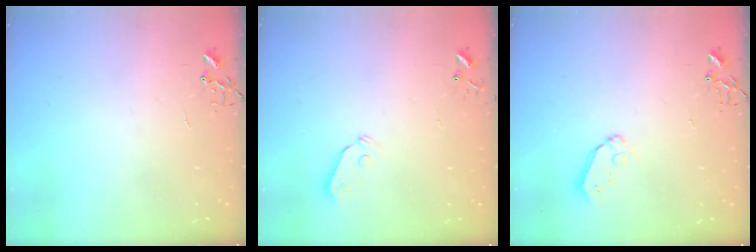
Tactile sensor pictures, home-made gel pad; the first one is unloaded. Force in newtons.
{"total": 5.5, "press": 5.4, "slide": 0.6}
{"total": 6.1, "press": 6.0, "slide": 0.4}